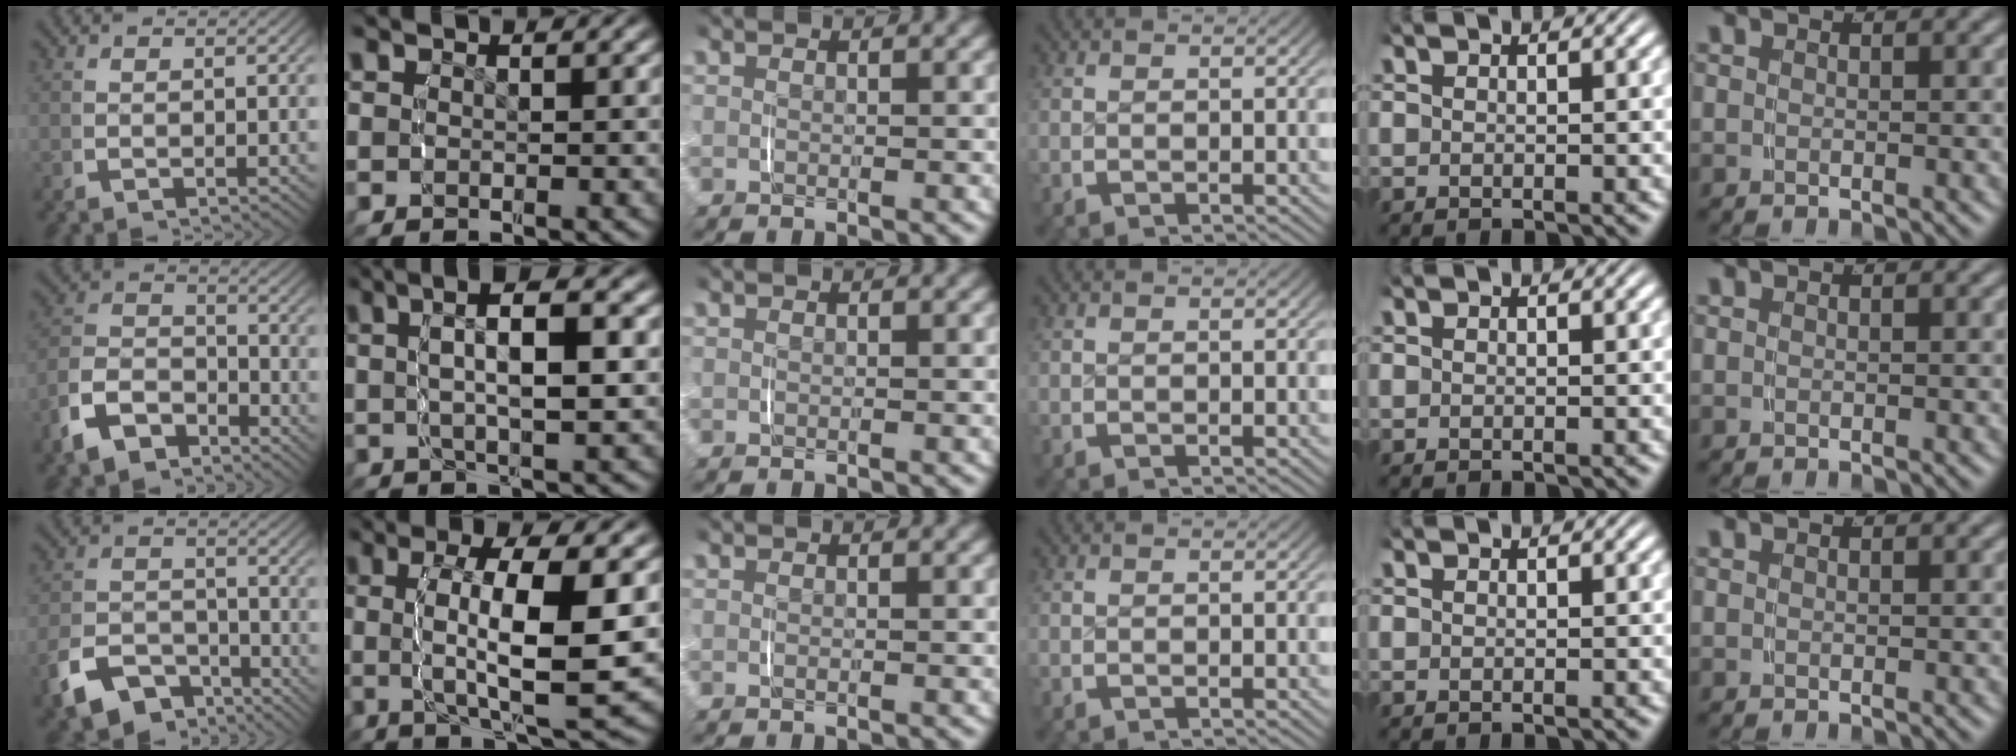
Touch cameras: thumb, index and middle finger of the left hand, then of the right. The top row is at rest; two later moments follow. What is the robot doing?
{"motion": "lift_and_place", "object": "pen bag"}